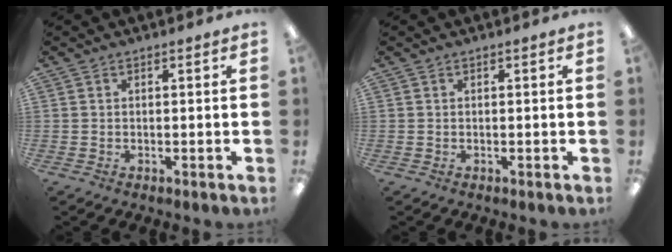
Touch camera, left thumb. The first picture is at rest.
{"total": 0.0}